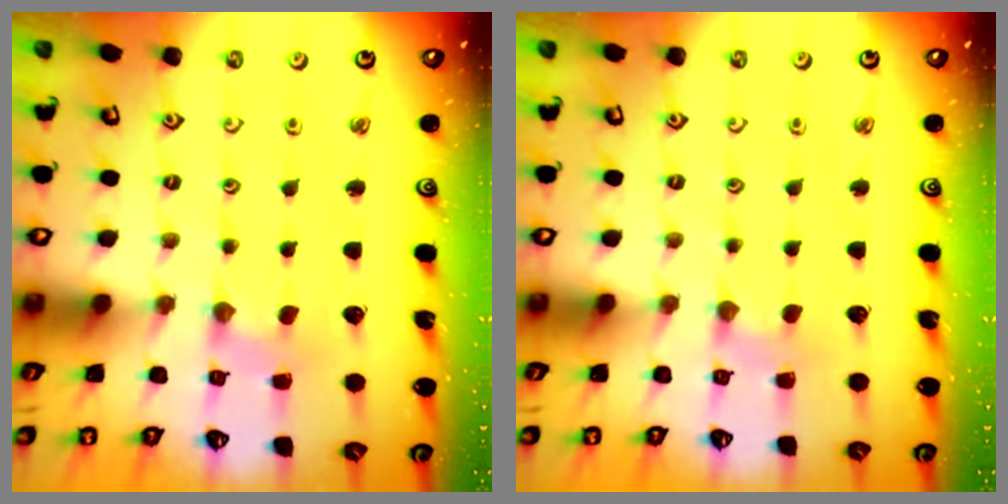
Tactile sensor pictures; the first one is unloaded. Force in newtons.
{"total": 1.3, "press": 1.3, "slide": 0.2}